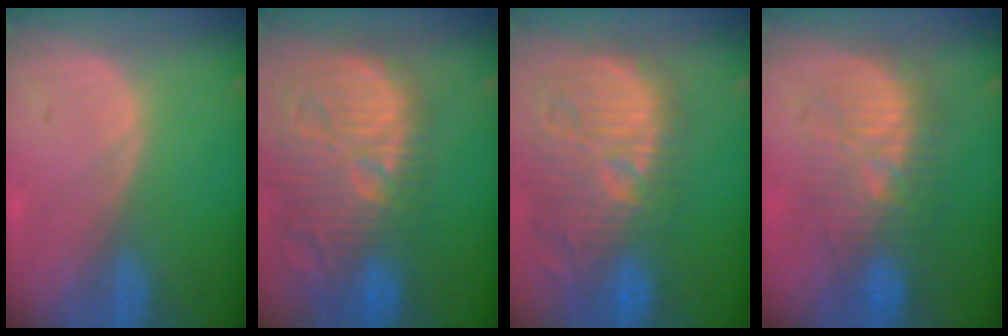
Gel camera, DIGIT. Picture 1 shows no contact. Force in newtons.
{"total": 15.1, "press": 13.2, "slide": 7.4}
{"total": 13.9, "press": 12.7, "slide": 5.5}
{"total": 9.6, "press": 9.5, "slide": 1.0}